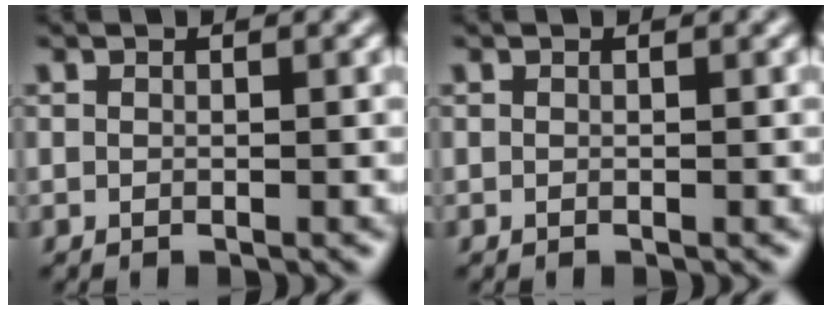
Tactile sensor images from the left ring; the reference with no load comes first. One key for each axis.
{"total": 0.0}